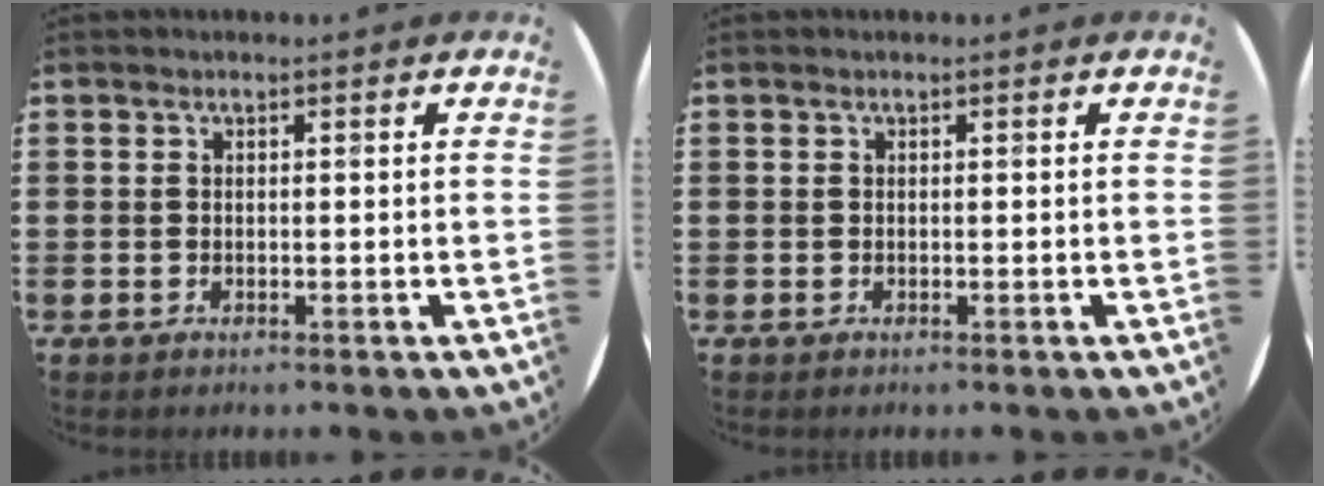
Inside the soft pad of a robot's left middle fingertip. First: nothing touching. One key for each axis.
{"total": 0.0}